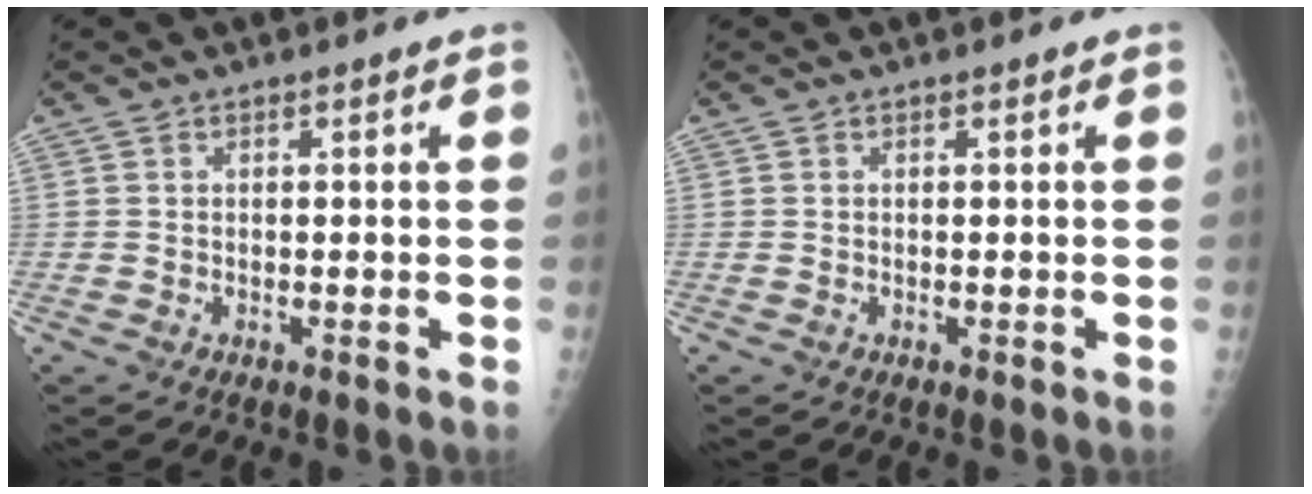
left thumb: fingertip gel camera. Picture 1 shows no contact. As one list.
[{"total": 0.0}]